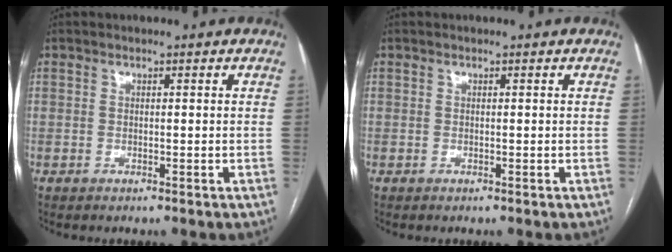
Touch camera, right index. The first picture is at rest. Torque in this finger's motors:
{"motor_torque": [0.05, -0.05, 0.04, 0.00]}